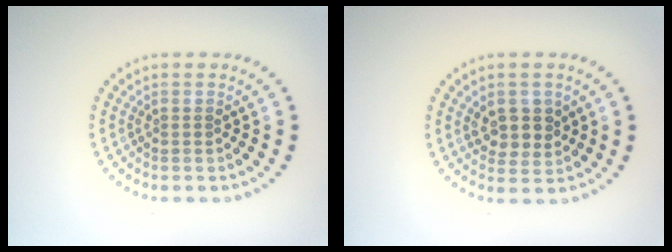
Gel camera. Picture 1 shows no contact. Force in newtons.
{"total": 2.8, "press": 2.7, "slide": 0.9}